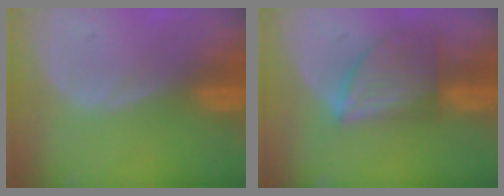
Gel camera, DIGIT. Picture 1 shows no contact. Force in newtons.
{"total": 7.7, "press": 7.0, "slide": 3.2}